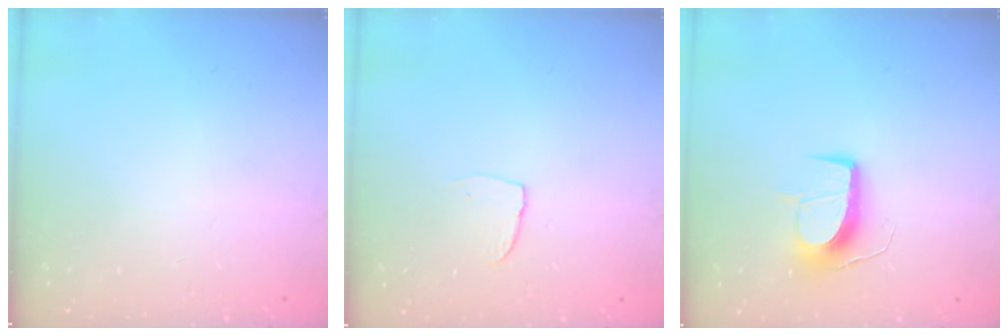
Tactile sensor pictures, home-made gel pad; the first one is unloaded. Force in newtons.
{"total": 3.8, "press": 3.8, "slide": 0.3}
{"total": 11.3, "press": 11.3, "slide": 0.7}